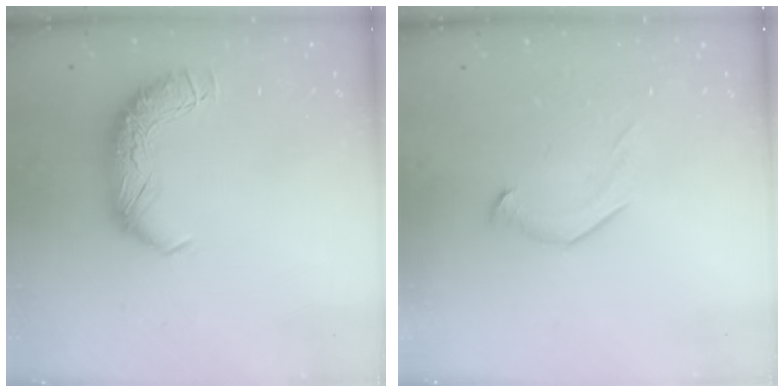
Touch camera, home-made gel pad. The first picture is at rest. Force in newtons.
{"total": 5.7, "press": 5.5, "slide": 1.2}